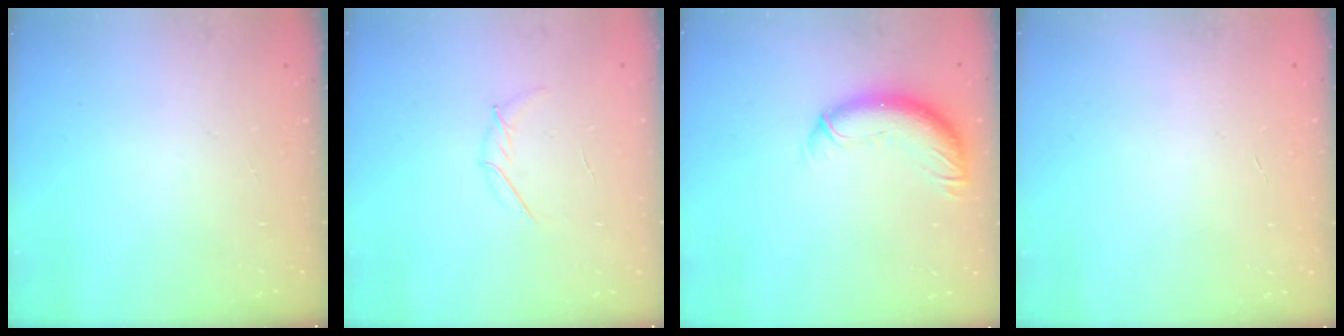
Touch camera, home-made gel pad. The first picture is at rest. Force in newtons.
{"total": 4.1, "press": 4.0, "slide": 1.0}
{"total": 11.5, "press": 11.2, "slide": 2.6}
{"total": 0.6, "press": 0.6, "slide": 0.2}